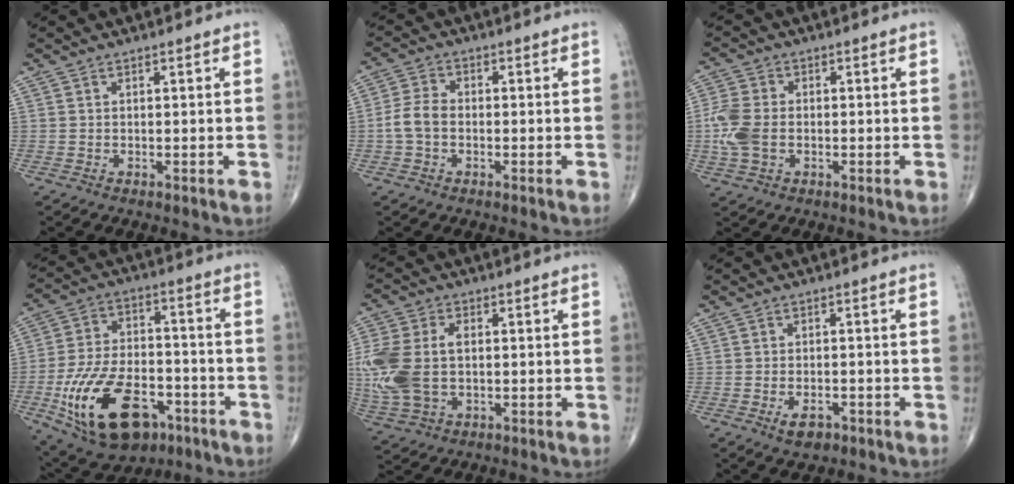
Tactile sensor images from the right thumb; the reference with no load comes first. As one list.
[{"total": 4.9, "force": [-1.0, 3.4, 3.4], "torque": [-0.071, 0.017, -0.026]}, {"total": 7.5, "force": [-1.0, 5.1, 5.5], "torque": [-0.136, 0.006, -0.024]}, {"total": 21.7, "force": [-9.2, 12.3, 15.4], "torque": [-0.267, 0.041, -0.141]}, {"total": 15.7, "force": [-0.1, 10.2, 12.0], "torque": [-0.305, 0.003, 0.005]}, {"total": 3.6, "force": [-1.8, 2.0, 2.4], "torque": [-0.038, 0.004, -0.027]}]